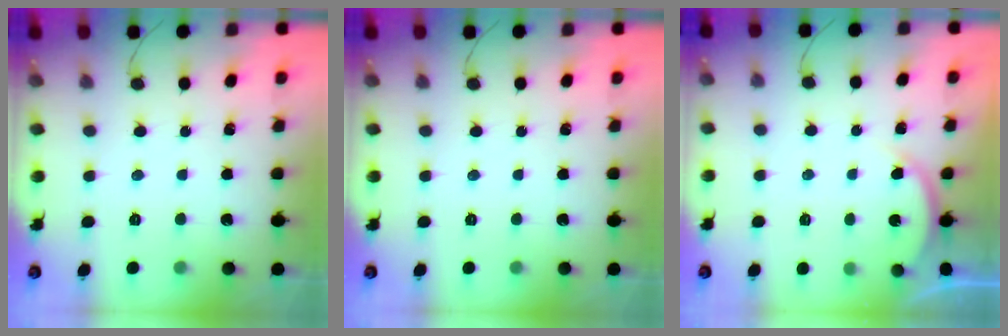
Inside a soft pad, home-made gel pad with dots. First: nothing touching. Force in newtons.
{"total": 0.0}
{"total": 3.4, "press": 3.4, "slide": 0.5}